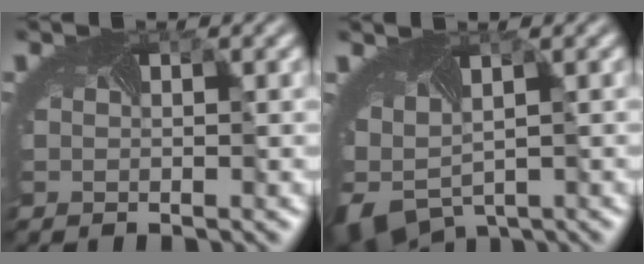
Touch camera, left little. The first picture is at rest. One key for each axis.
{"total": 5.3, "fx": -1.9, "fy": 2.9, "fz": 4.0, "tx": -0.087, "ty": -0.034, "tz": -0.026}